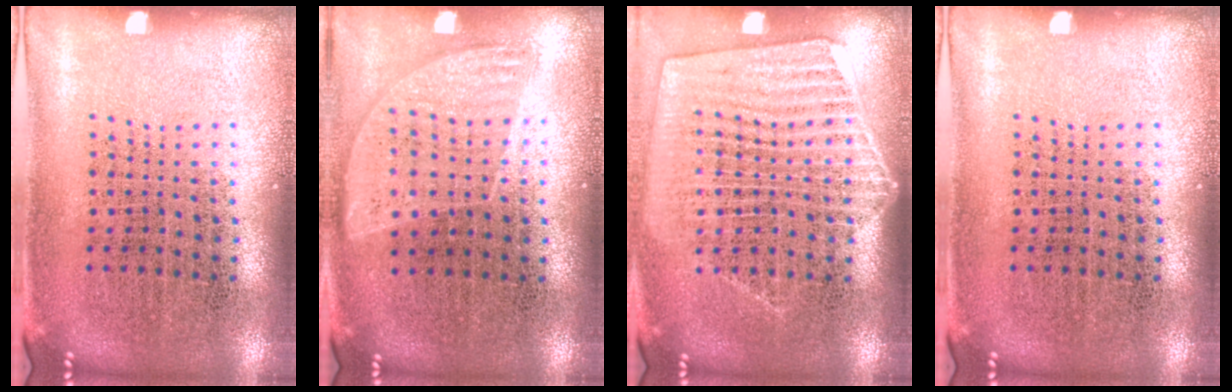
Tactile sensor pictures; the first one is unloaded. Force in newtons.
{"total": 0.9, "press": 0.8, "slide": 0.3}
{"total": 1.7, "press": 1.6, "slide": 0.7}
{"total": 0.0}